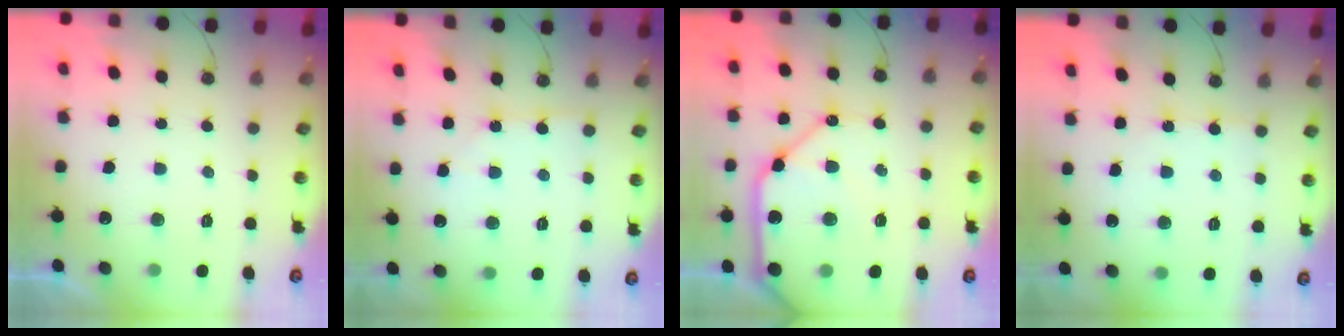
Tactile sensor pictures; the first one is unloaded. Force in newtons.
{"total": 2.1, "press": 2.1, "slide": 0.2}
{"total": 22.6, "press": 22.3, "slide": 3.1}
{"total": 3.4, "press": 3.4, "slide": 0.4}